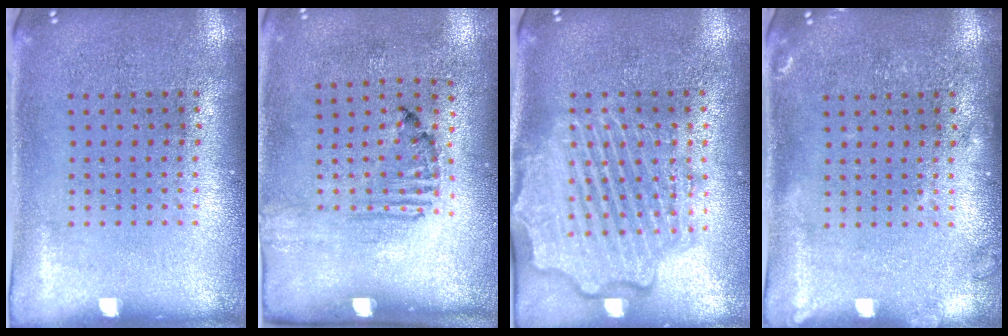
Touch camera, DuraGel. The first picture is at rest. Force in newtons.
{"total": 1.7, "press": 1.0, "slide": 1.3}
{"total": 4.4, "press": 4.3, "slide": 0.5}
{"total": 1.2, "press": 1.1, "slide": 0.2}